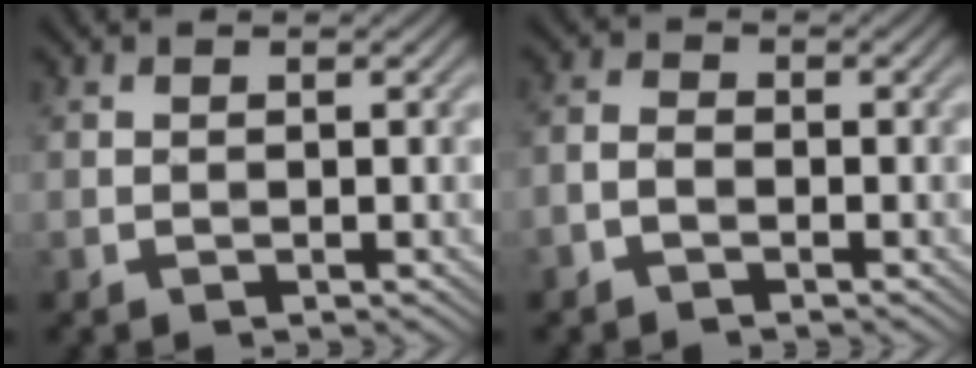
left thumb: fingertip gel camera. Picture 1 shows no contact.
{"total": 1.8, "force": [-1.3, 0.8, 1.1], "torque": [-0.024, 0.002, -0.032]}